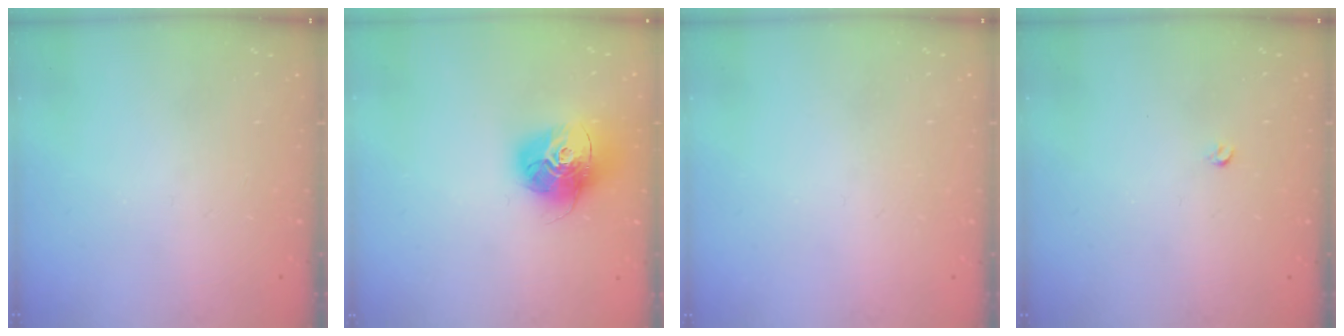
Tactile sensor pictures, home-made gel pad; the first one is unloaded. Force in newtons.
{"total": 16.1, "press": 16.0, "slide": 1.5}
{"total": 0.8, "press": 0.8, "slide": 0.0}
{"total": 2.6, "press": 2.5, "slide": 0.4}